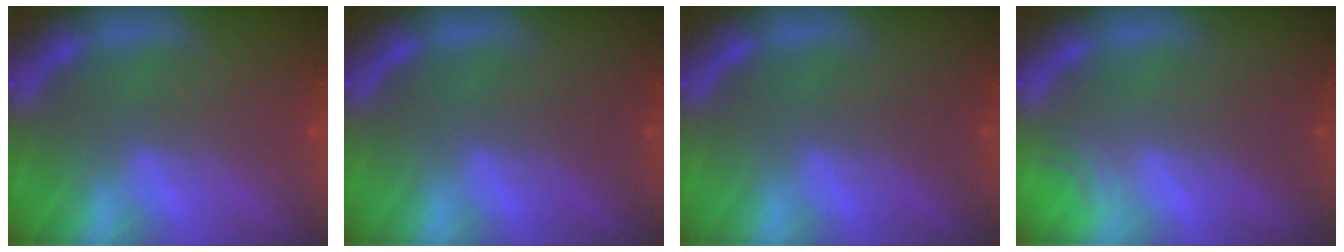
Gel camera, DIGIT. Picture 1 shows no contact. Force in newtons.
{"total": 0.0}
{"total": 0.0}
{"total": 1.5}